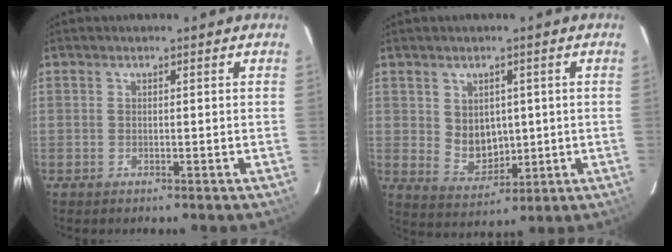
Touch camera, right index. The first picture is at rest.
{"total": 6.4, "force": [1.2, 5.3, 3.5], "torque": [-0.063, -0.001, 0.040]}